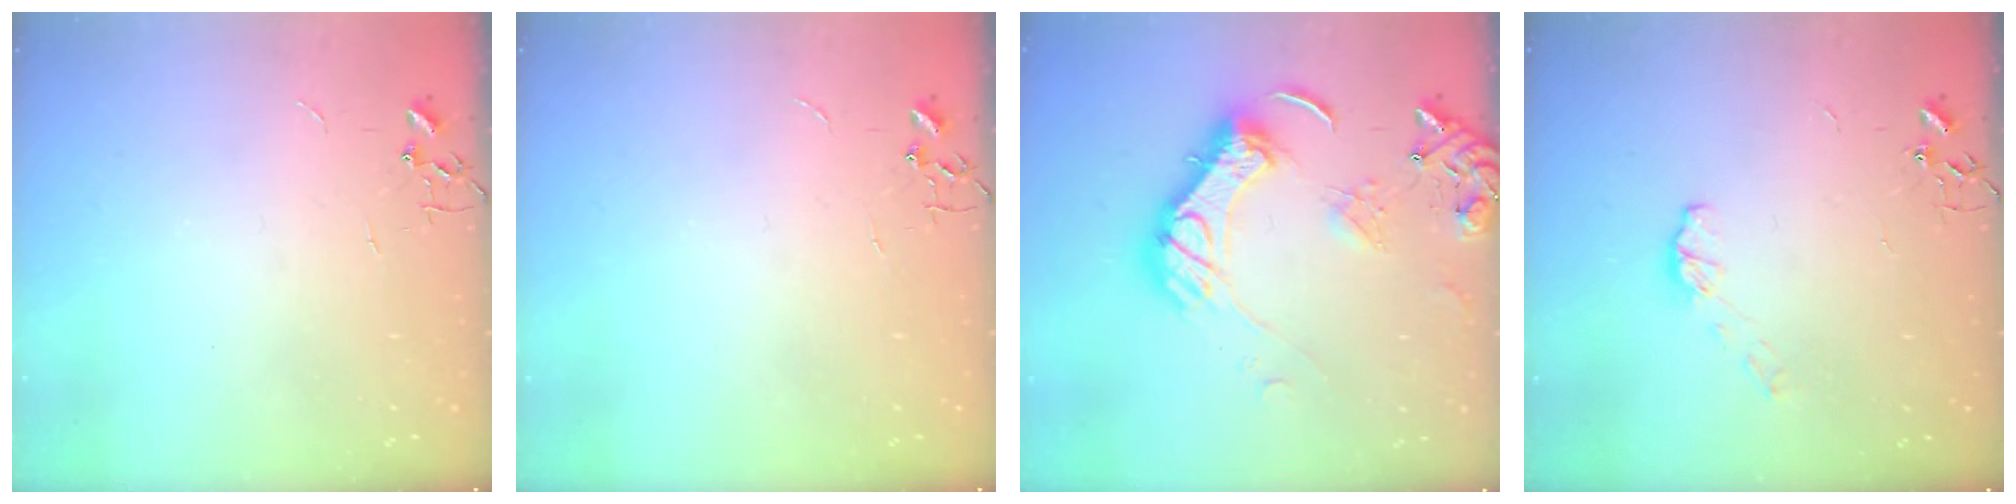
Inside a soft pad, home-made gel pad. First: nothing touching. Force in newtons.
{"total": 0.0}
{"total": 18.6, "press": 18.4, "slide": 2.6}
{"total": 5.8, "press": 5.7, "slide": 0.4}